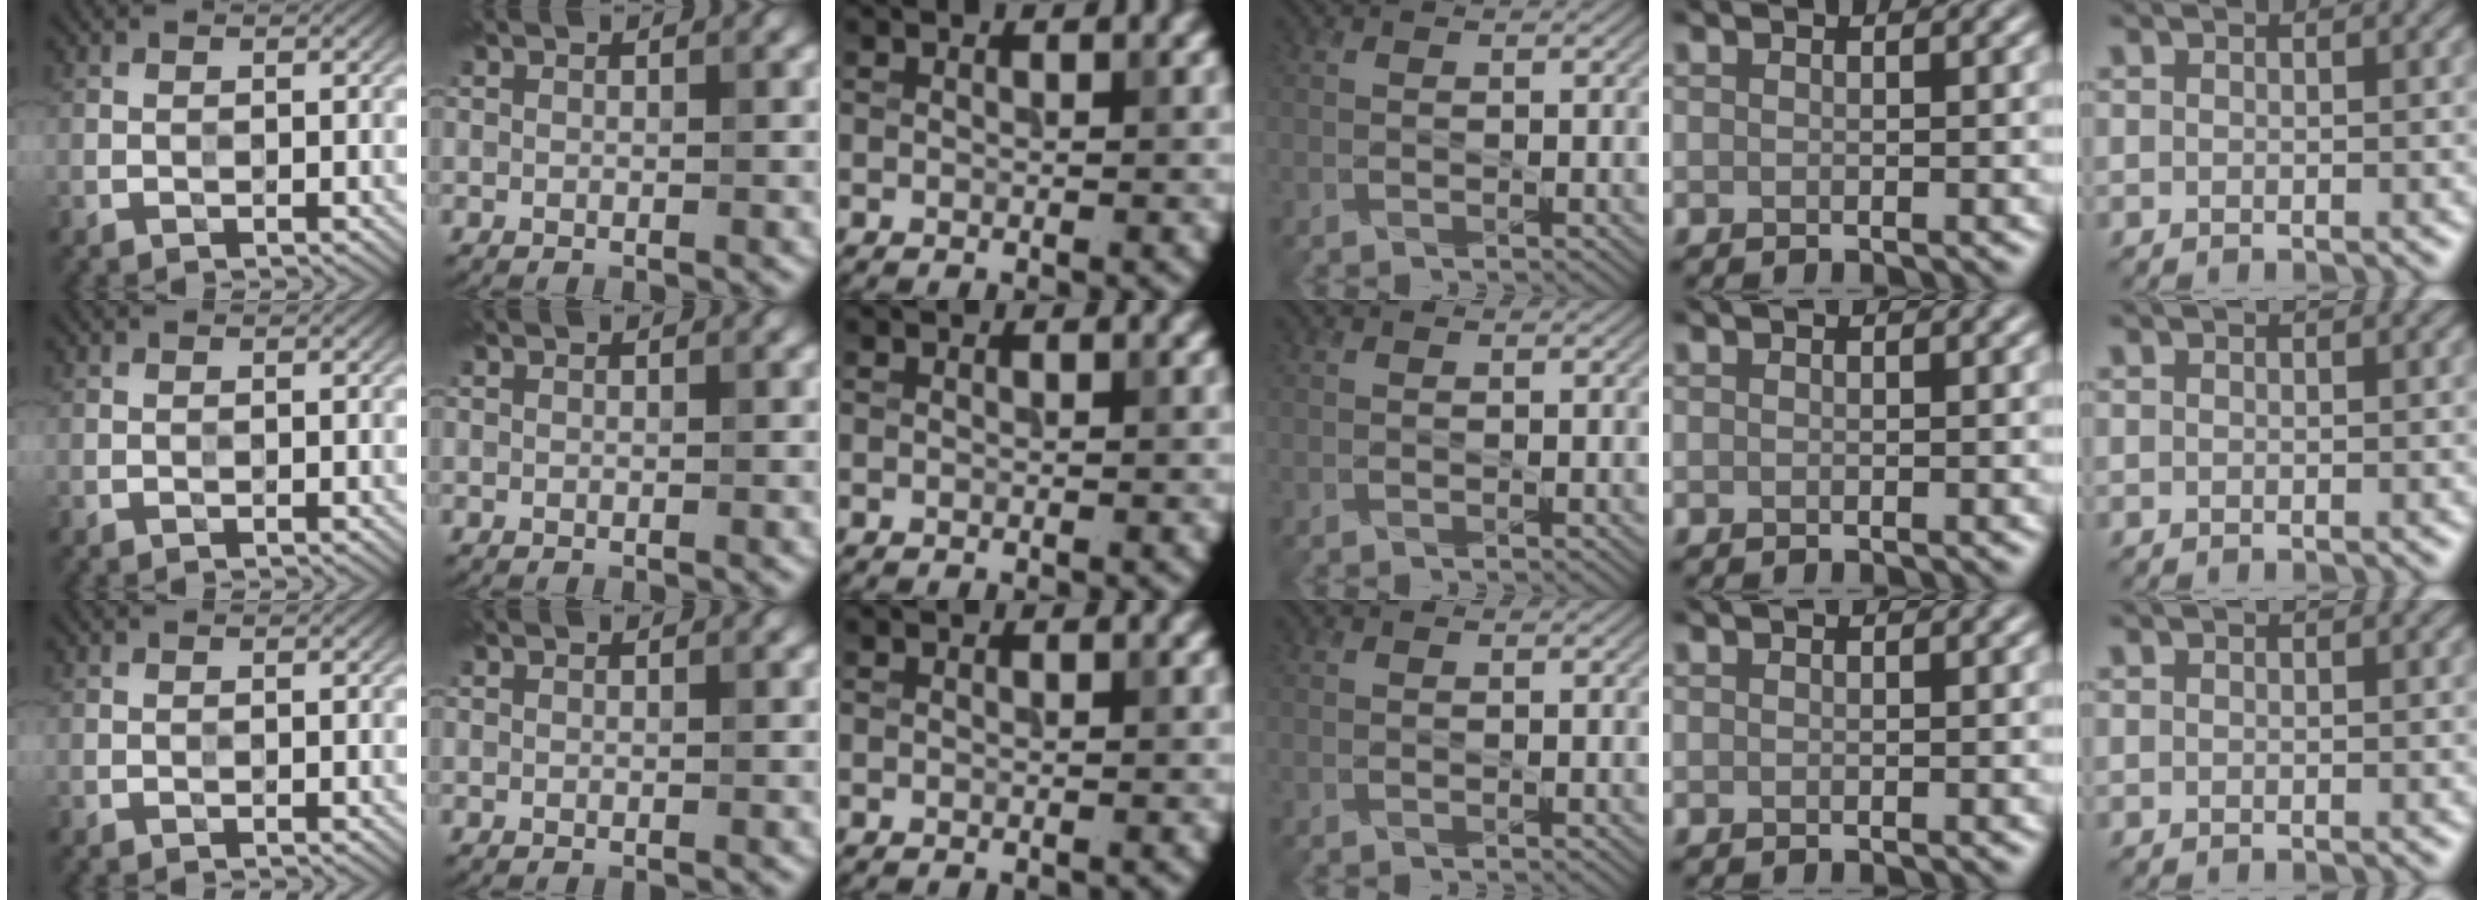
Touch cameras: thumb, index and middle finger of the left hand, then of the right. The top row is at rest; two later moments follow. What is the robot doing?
{"motion": "press", "object": "grip strengthener"}